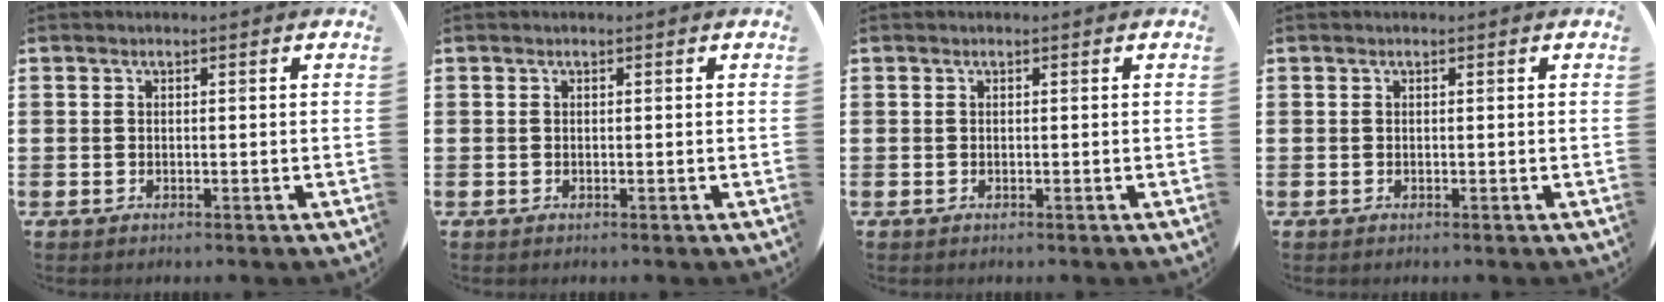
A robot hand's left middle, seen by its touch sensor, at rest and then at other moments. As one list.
[{"total": 0.0}, {"total": 0.0}, {"total": 0.0}]